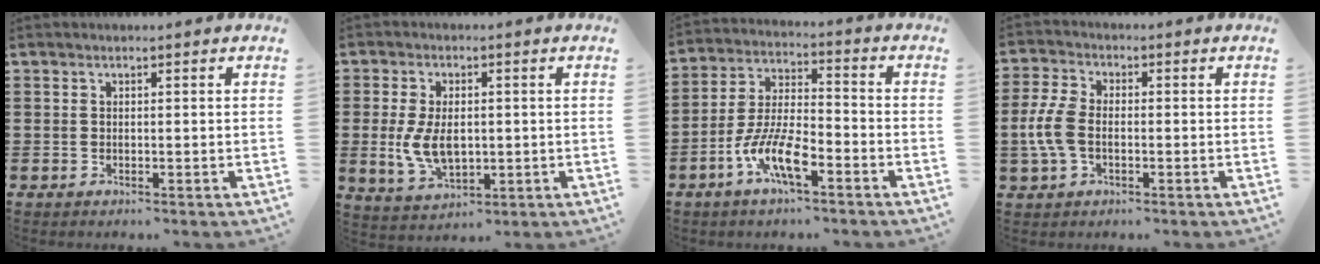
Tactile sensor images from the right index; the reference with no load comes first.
{"total": 6.7, "force": [-0.4, 4.0, 5.4], "torque": [-0.127, -0.001, -0.011]}
{"total": 9.0, "force": [-5.0, 2.7, 7.0], "torque": [-0.166, -0.006, -0.099]}
{"total": 5.9, "force": [-1.1, 3.4, 4.7], "torque": [-0.128, -0.008, -0.029]}